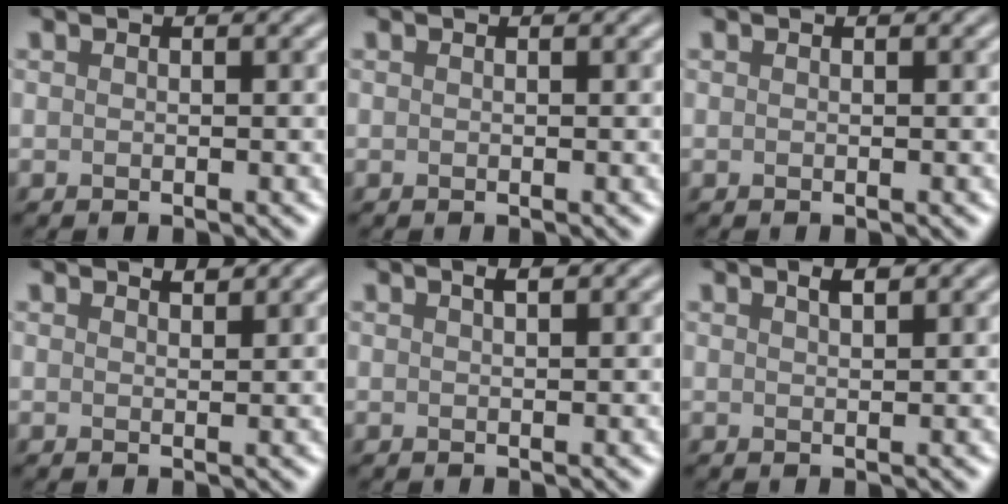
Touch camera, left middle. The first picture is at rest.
{"total": 0.0}
{"total": 0.0}
{"total": 0.9, "force": [0.9, 0.1, 0.3], "torque": [-0.010, -0.001, 0.016]}
{"total": 0.8, "force": [0.5, 0.1, 0.6], "torque": [-0.013, 0.000, 0.009]}
{"total": 1.0, "force": [0.8, 0.2, 0.7], "torque": [-0.015, 0.001, 0.013]}